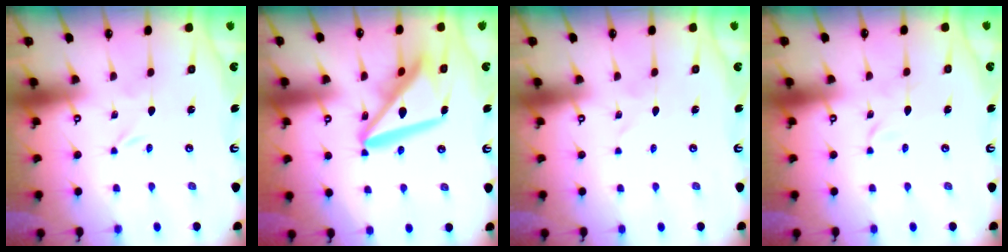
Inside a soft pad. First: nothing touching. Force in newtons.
{"total": 17.3, "press": 17.2, "slide": 1.7}
{"total": 1.6, "press": 1.6, "slide": 0.1}
{"total": 2.5, "press": 2.4, "slide": 0.3}